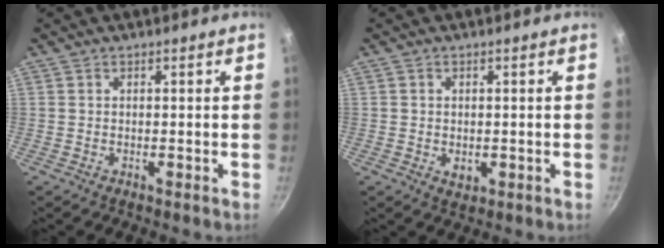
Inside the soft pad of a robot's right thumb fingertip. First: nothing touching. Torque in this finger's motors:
{"motor_torque": [-0.21, -0.13, -0.43, 0.19, -0.03]}